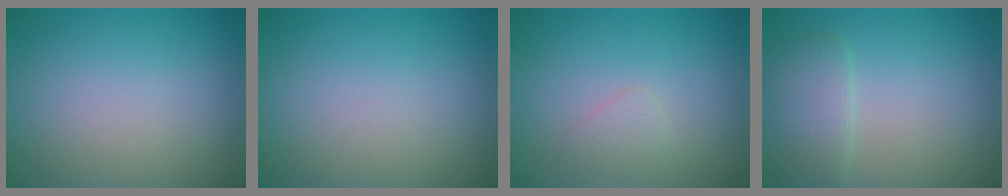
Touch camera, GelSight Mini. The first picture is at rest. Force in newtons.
{"total": 0.0}
{"total": 1.1, "press": 1.1, "slide": 0.1}
{"total": 3.0, "press": 3.0, "slide": 0.1}